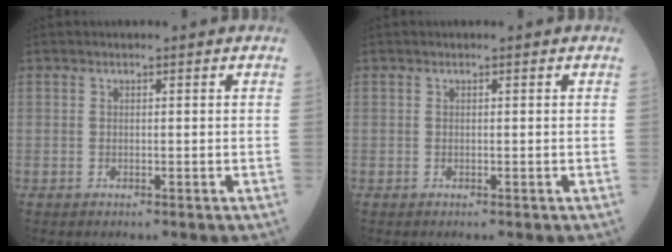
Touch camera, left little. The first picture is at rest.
{"total": 0.0}